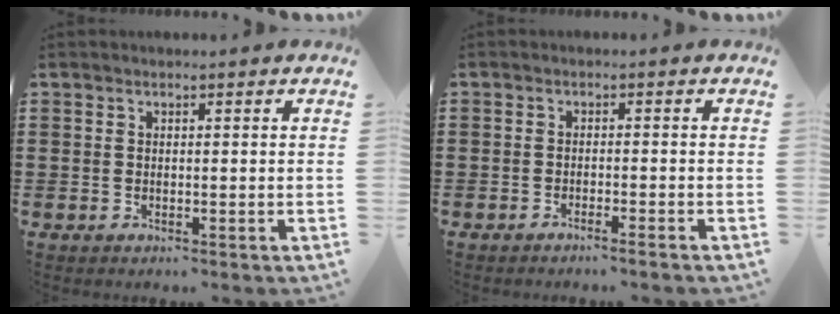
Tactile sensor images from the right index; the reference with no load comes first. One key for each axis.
{"total": 1.4, "fx": -1.4, "fy": -0.3, "fz": 0.2, "tx": -0.003, "ty": 0.002, "tz": -0.028}